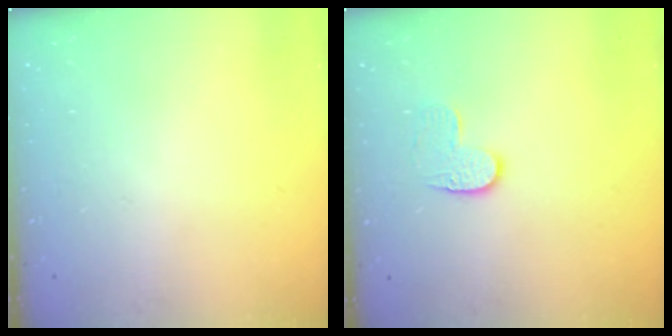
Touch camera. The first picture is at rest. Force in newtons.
{"total": 6.7, "press": 6.7, "slide": 0.5}